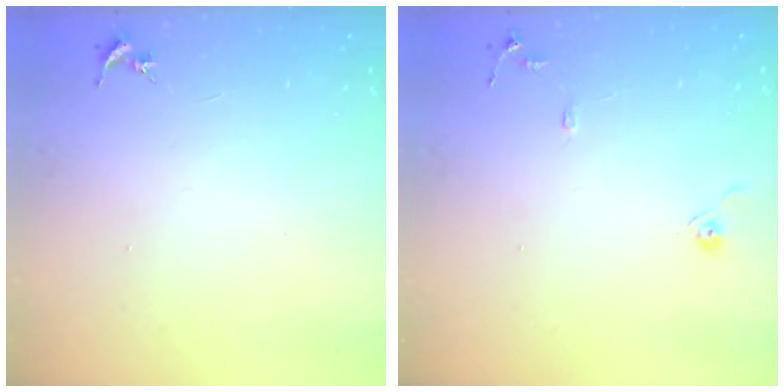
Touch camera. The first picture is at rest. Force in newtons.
{"total": 8.0, "press": 8.0, "slide": 0.8}